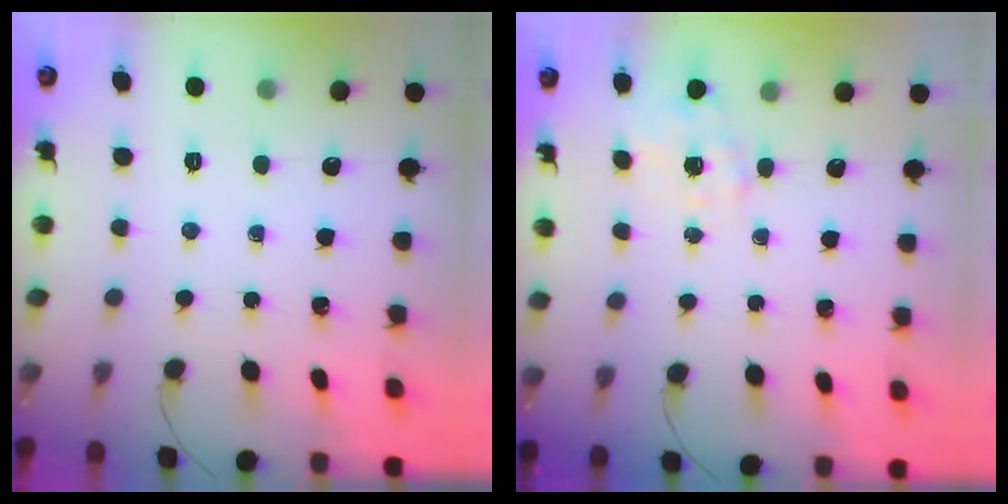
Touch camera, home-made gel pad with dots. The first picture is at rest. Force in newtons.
{"total": 0.9, "press": 0.3, "slide": 0.8}